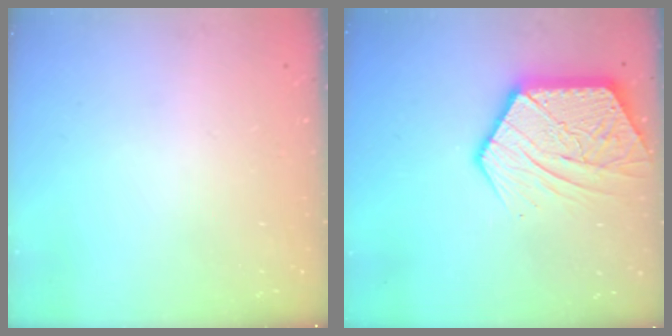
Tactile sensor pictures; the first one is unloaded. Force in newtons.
{"total": 16.7, "press": 16.6, "slide": 1.5}